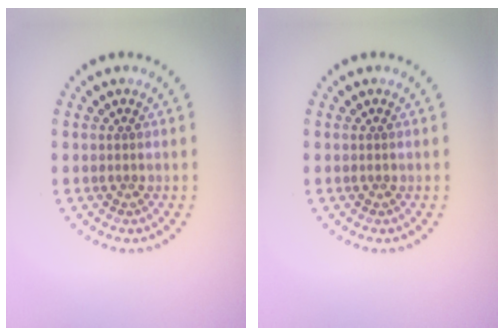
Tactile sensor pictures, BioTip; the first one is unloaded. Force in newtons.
{"total": 0.0}